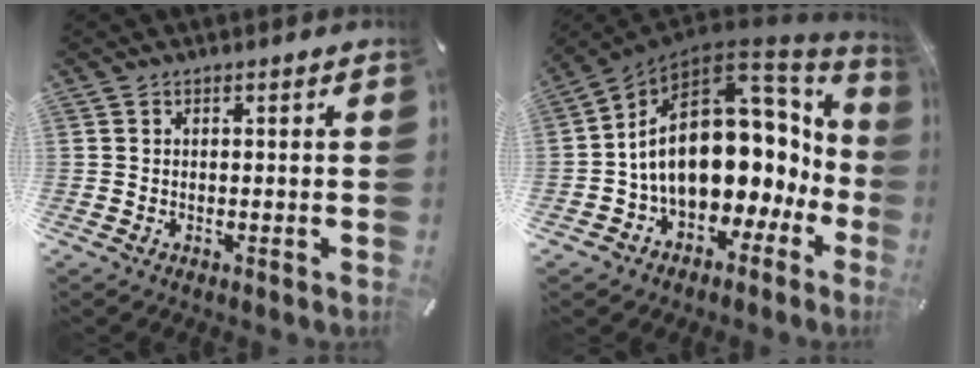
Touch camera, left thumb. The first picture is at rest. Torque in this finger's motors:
{"motor_torque": [0.81, 2.49, 2.60, 0.17, 0.83]}